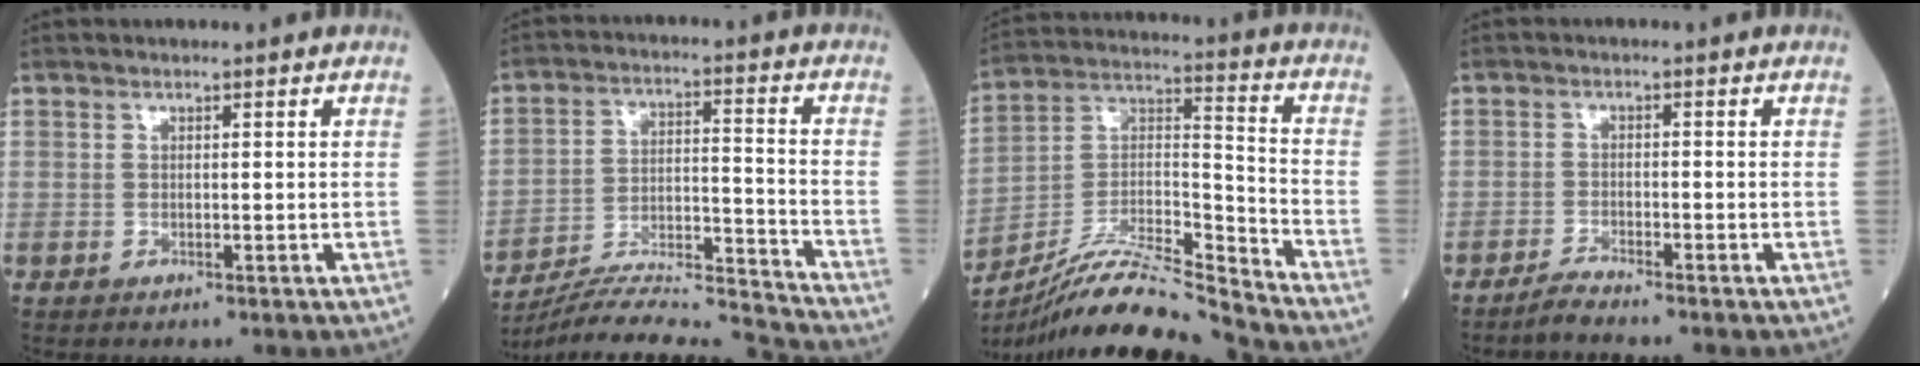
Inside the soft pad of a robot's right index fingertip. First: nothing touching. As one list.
[{"total": 16.5, "force": [-16.0, -1.6, 4.0], "torque": [-0.067, 0.019, -0.260]}, {"total": 16.0, "force": [-15.1, -1.1, 5.4], "torque": [-0.100, 0.034, -0.273]}, {"total": 2.4, "force": [-2.3, -0.5, 0.5], "torque": [-0.015, -0.009, -0.046]}]